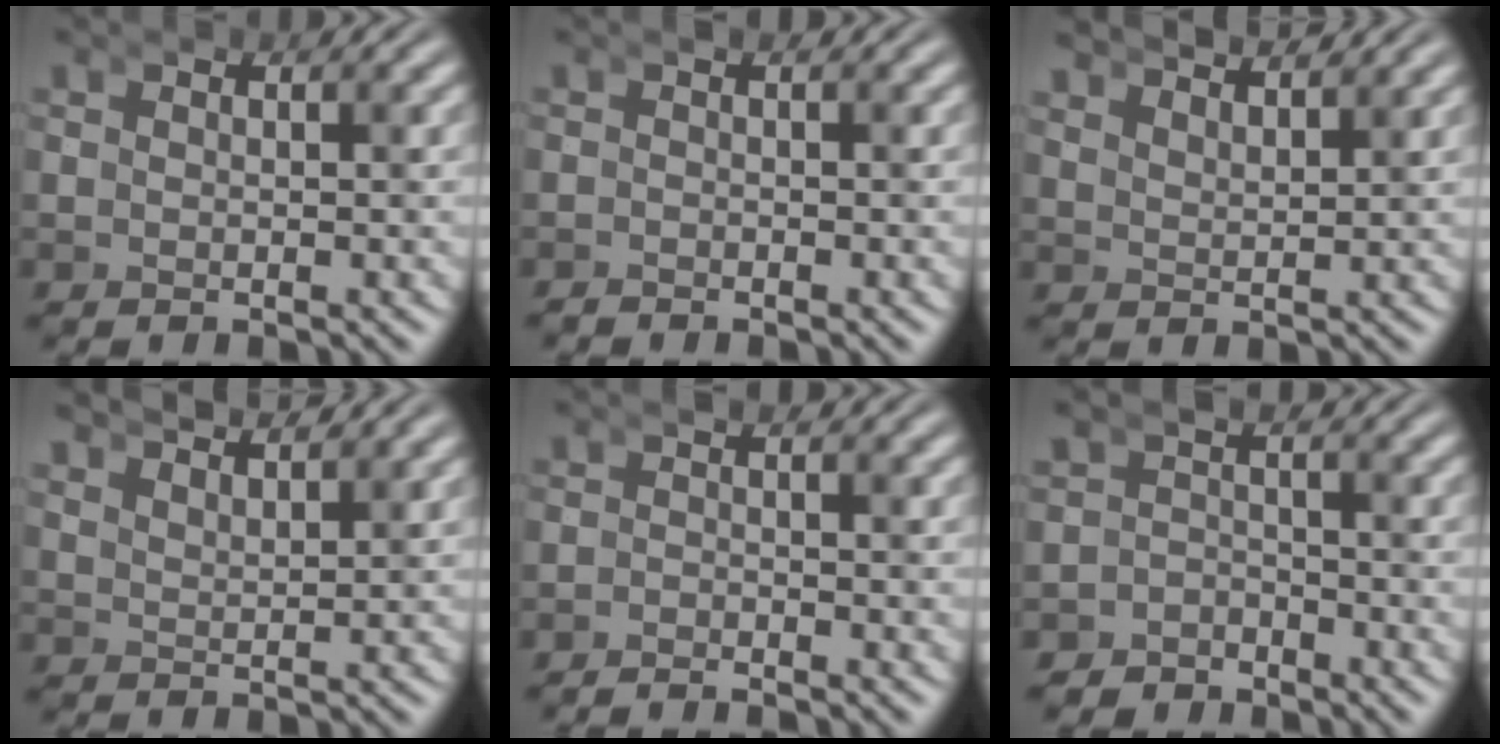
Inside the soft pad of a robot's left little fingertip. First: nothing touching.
{"total": 0.9, "force": [-0.7, -0.3, -0.6], "torque": [0.008, -0.008, -0.012]}
{"total": 3.0, "force": [2.8, 0.4, 0.7], "torque": [-0.017, 0.001, 0.048]}
{"total": 3.1, "force": [2.9, 0.6, 1.0], "torque": [-0.022, 0.003, 0.046]}
{"total": 1.8, "force": [-1.4, -0.7, -0.9], "torque": [0.015, -0.004, -0.029]}
{"total": 3.4, "force": [-3.1, 0.5, -1.3], "torque": [0.018, -0.009, -0.059]}